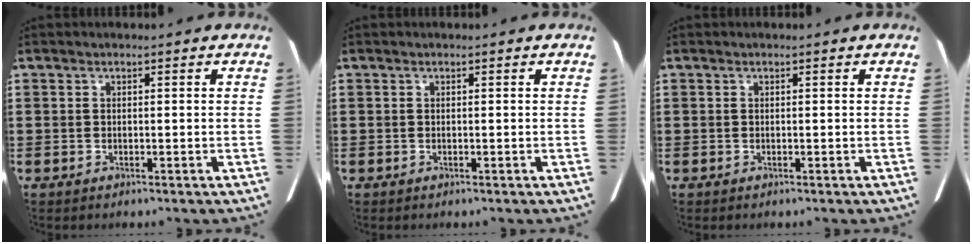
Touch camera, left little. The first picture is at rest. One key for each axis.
{"total": 0.0}
{"total": 0.0}